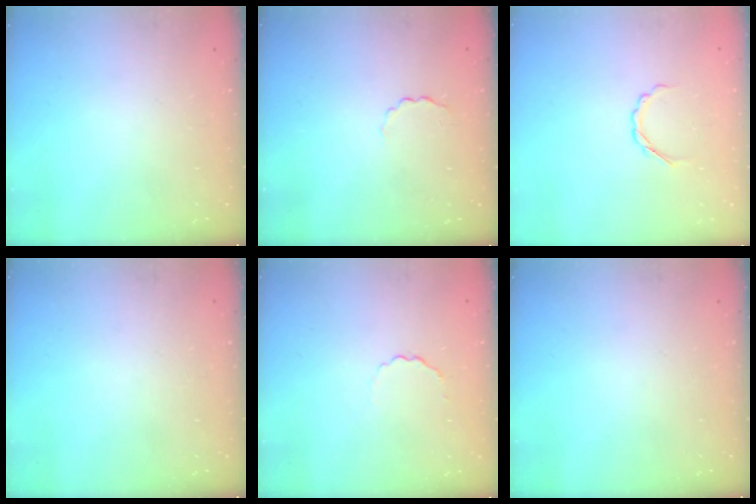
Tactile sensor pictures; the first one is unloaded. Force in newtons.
{"total": 2.0, "press": 1.9, "slide": 0.5}
{"total": 3.2, "press": 3.1, "slide": 0.8}
{"total": 0.0}
{"total": 2.2, "press": 2.1, "slide": 0.8}
{"total": 0.0}